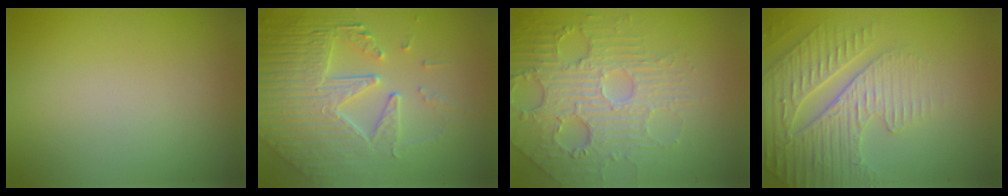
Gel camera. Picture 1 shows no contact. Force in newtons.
{"total": 8.1, "press": 5.7, "slide": 5.8}
{"total": 5.1, "press": 4.3, "slide": 2.7}
{"total": 4.6, "press": 4.1, "slide": 2.0}